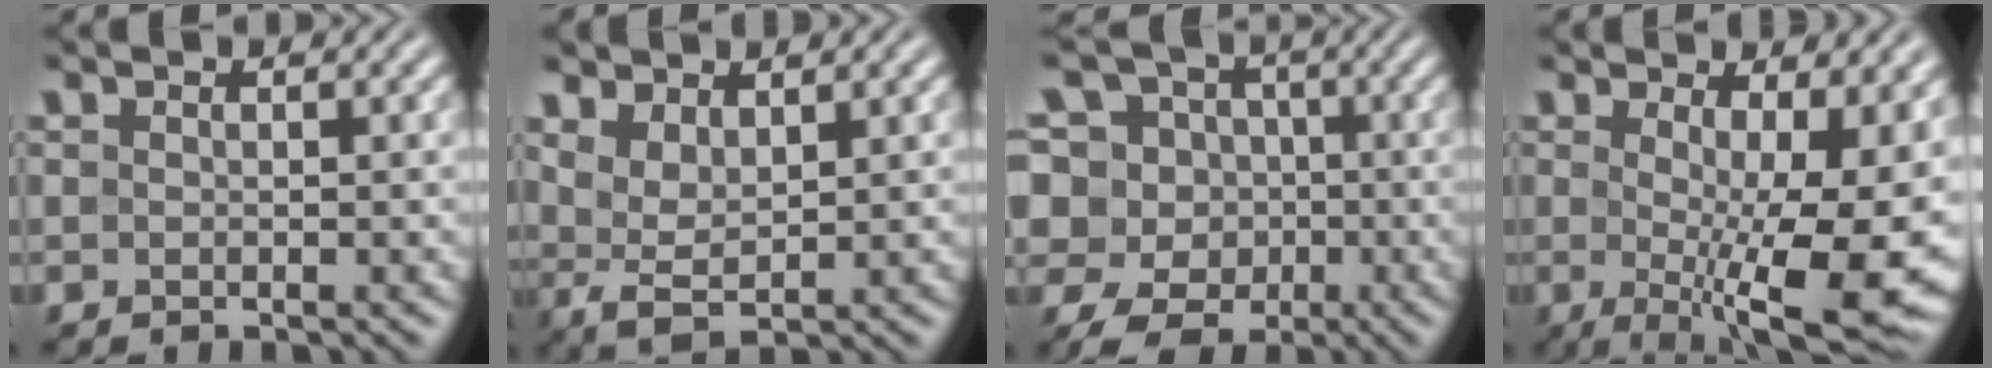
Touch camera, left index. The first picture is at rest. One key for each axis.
{"total": 3.1, "fx": 1.9, "fy": 1.2, "fz": 2.1, "tx": -0.054, "ty": -0.003, "tz": 0.041}
{"total": 12.1, "fx": 0.5, "fy": 10.9, "fz": 5.2, "tx": -0.128, "ty": 0.046, "tz": -0.028}
{"total": 13.1, "fx": -0.6, "fy": 3.8, "fz": 12.6, "tx": -0.149, "ty": -0.012, "tz": 0.006}